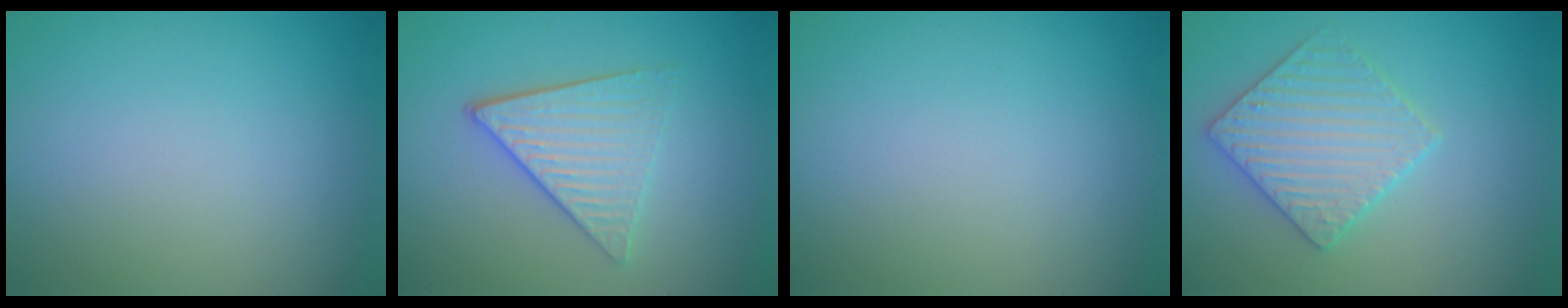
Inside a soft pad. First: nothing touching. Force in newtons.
{"total": 3.9, "press": 3.3, "slide": 2.0}
{"total": 0.0}
{"total": 3.6, "press": 3.5, "slide": 1.1}